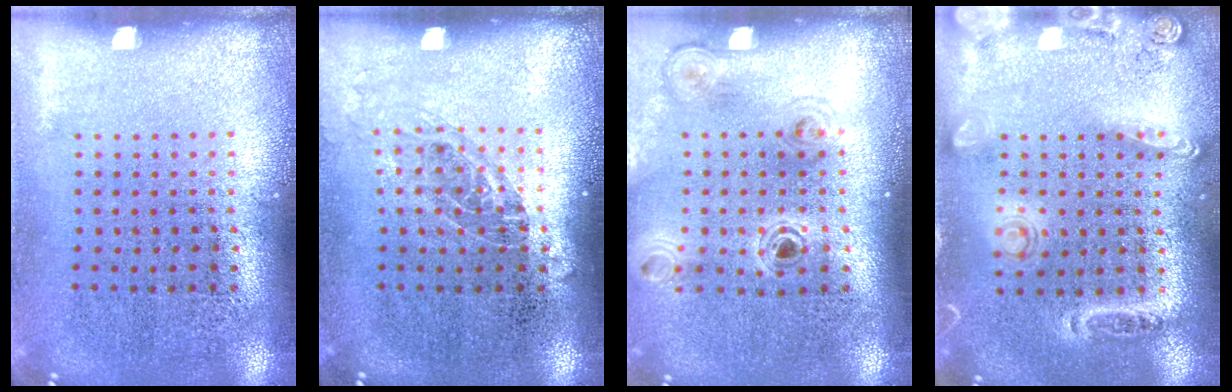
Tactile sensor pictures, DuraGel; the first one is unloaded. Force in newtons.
{"total": 1.0, "press": 0.9, "slide": 0.5}
{"total": 1.1, "press": 1.1, "slide": 0.2}
{"total": 1.6, "press": 1.4, "slide": 0.8}